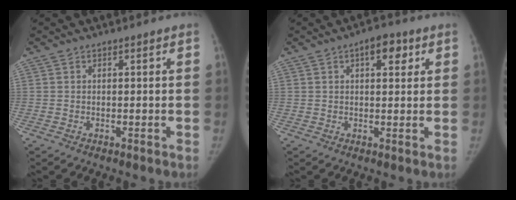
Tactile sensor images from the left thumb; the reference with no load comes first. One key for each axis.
{"total": 5.2, "fx": 2.3, "fy": 2.5, "fz": 3.9, "tx": -0.033, "ty": -0.003, "tz": 0.026}